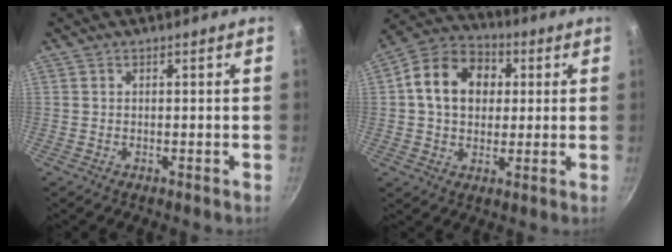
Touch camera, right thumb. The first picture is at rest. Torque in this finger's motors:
{"motor_torque": [-0.44, 0.77, 0.17, -0.05, 0.12]}